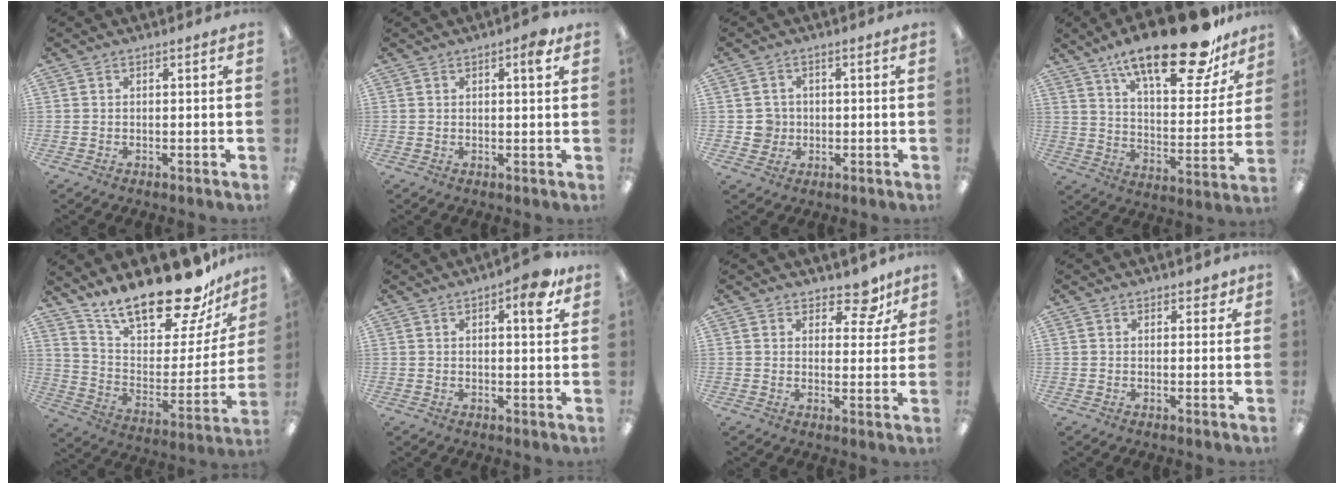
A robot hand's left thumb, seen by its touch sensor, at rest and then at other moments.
{"total": 3.1, "force": [1.8, 0.7, 2.4], "torque": [-0.029, -0.006, 0.024]}
{"total": 3.8, "force": [0.0, 3.8, 0.3], "torque": [-0.006, 0.005, -0.001]}
{"total": 24.0, "force": [17.0, 7.8, 15.0], "torque": [-0.226, -0.109, 0.282]}
{"total": 23.0, "force": [18.9, 6.8, 11.3], "torque": [-0.182, -0.136, 0.325]}
{"total": 6.3, "force": [3.4, 2.1, 4.9], "torque": [-0.065, -0.008, 0.049]}
{"total": 7.7, "force": [5.8, 3.7, 3.4], "torque": [-0.036, -0.035, 0.098]}
{"total": 2.2, "force": [1.6, 1.2, 0.9], "torque": [-0.003, -0.003, 0.025]}